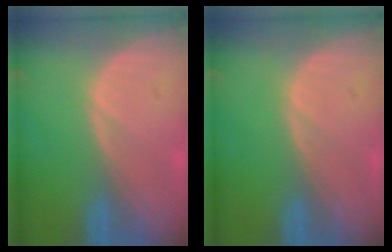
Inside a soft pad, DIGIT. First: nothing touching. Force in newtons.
{"total": 0.0}